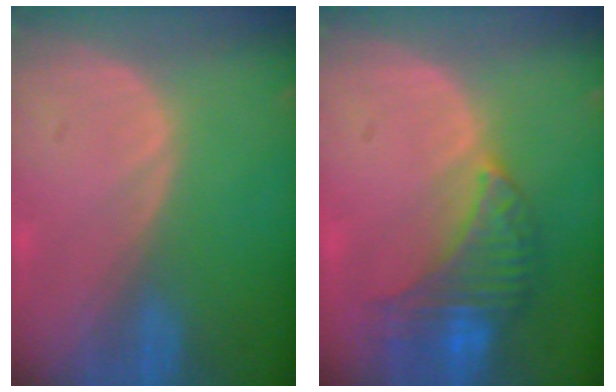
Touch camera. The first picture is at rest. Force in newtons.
{"total": 7.6, "press": 7.2, "slide": 2.5}